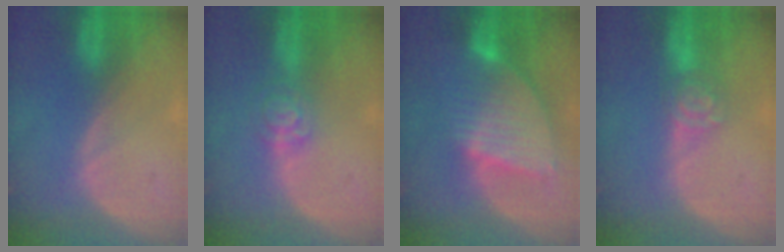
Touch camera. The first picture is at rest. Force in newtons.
{"total": 4.0, "press": 3.7, "slide": 1.5}
{"total": 9.1, "press": 7.7, "slide": 4.8}
{"total": 4.1, "press": 4.0, "slide": 0.8}